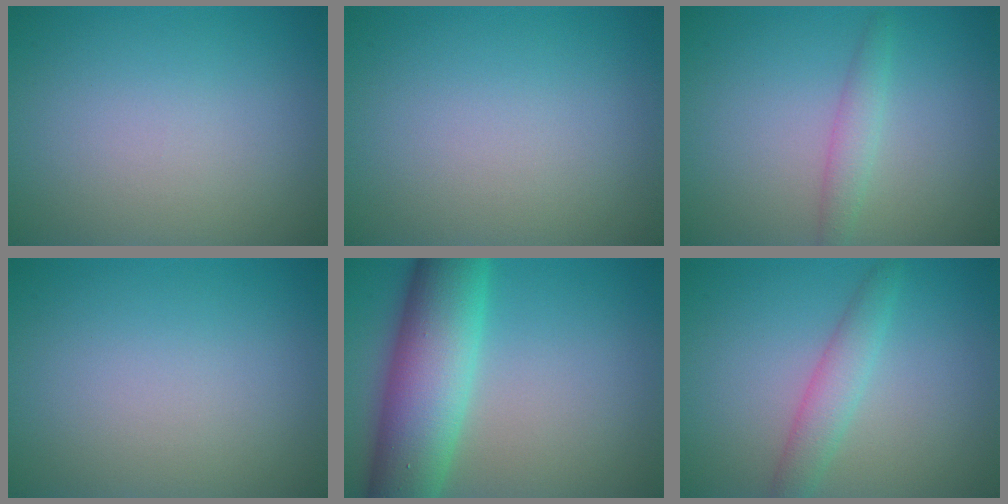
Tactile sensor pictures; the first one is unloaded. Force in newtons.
{"total": 0.0}
{"total": 1.7, "press": 1.7, "slide": 0.0}
{"total": 0.0}
{"total": 10.1, "press": 10.1, "slide": 0.2}
{"total": 2.6, "press": 2.6, "slide": 0.1}